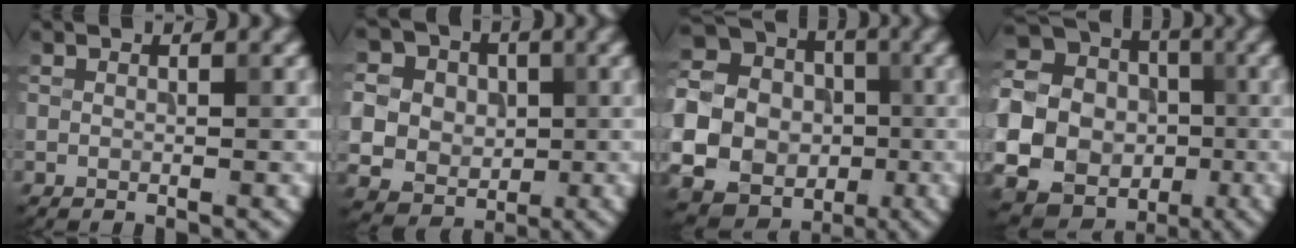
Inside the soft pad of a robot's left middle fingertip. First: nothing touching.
{"total": 10.4, "force": [1.3, 9.5, 3.9], "torque": [-0.109, 0.030, 0.015]}
{"total": 19.4, "force": [-3.2, 18.2, 5.8], "torque": [-0.178, -0.008, -0.090]}
{"total": 21.9, "force": [-3.7, 20.7, 6.1], "torque": [-0.185, -0.013, -0.101]}